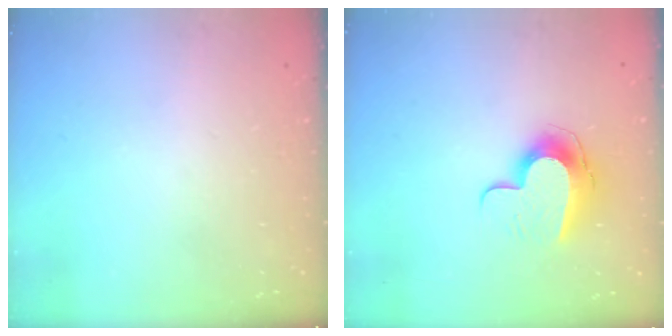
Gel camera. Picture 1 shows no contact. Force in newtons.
{"total": 11.4, "press": 11.4, "slide": 0.6}